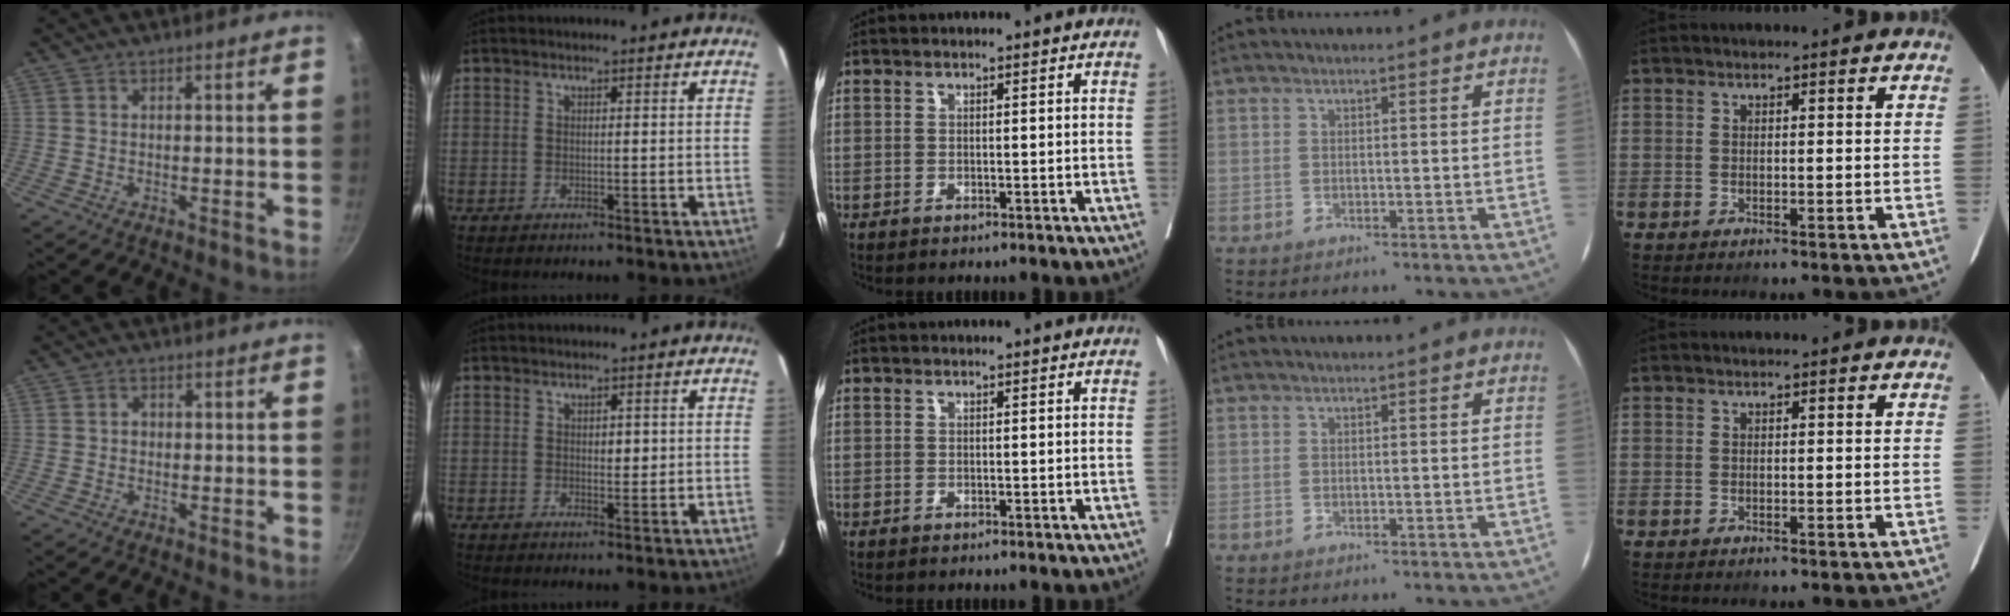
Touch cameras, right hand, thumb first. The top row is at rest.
{"thumb": {"total": 1.2, "force": [0.0, 1.1, 0.6], "torque": [-0.003, 0.004, -0.003]}, "index": {"total": 1.7, "force": [0.3, 1.0, 1.3], "torque": [-0.016, 0.000, 0.005]}}